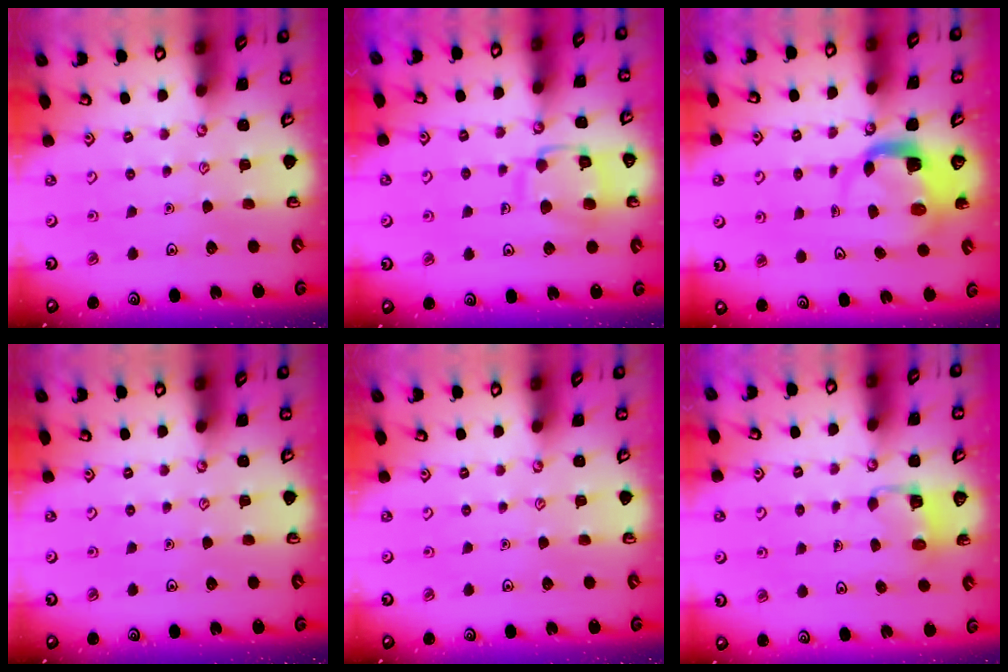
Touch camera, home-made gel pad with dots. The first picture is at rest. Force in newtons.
{"total": 11.2, "press": 11.2, "slide": 1.0}
{"total": 4.1, "press": 4.1, "slide": 0.5}
{"total": 0.0}
{"total": 0.0}
{"total": 2.8, "press": 2.8, "slide": 0.2}